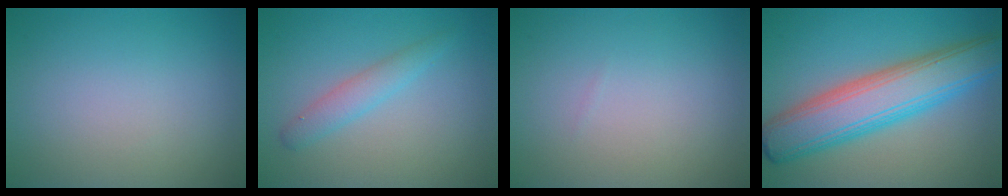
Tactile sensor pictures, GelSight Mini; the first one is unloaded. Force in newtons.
{"total": 1.3, "press": 1.3, "slide": 0.2}
{"total": 0.0}
{"total": 8.8, "press": 8.8, "slide": 0.1}